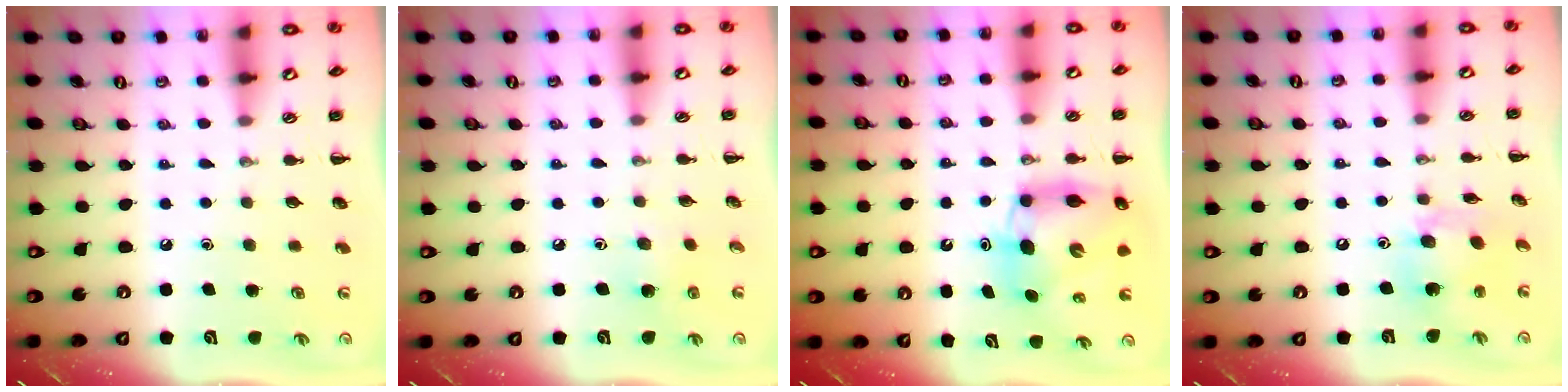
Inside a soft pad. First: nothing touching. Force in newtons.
{"total": 4.4, "press": 4.2, "slide": 1.4}
{"total": 7.3, "press": 7.0, "slide": 2.1}
{"total": 8.7, "press": 8.6, "slide": 1.2}